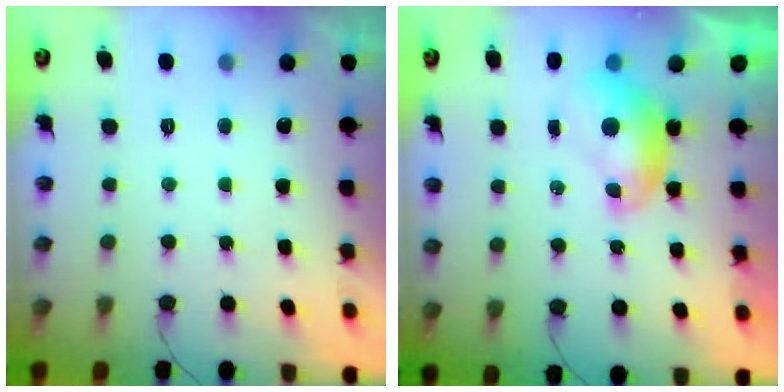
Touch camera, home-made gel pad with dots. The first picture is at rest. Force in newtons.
{"total": 7.3, "press": 7.3, "slide": 0.1}